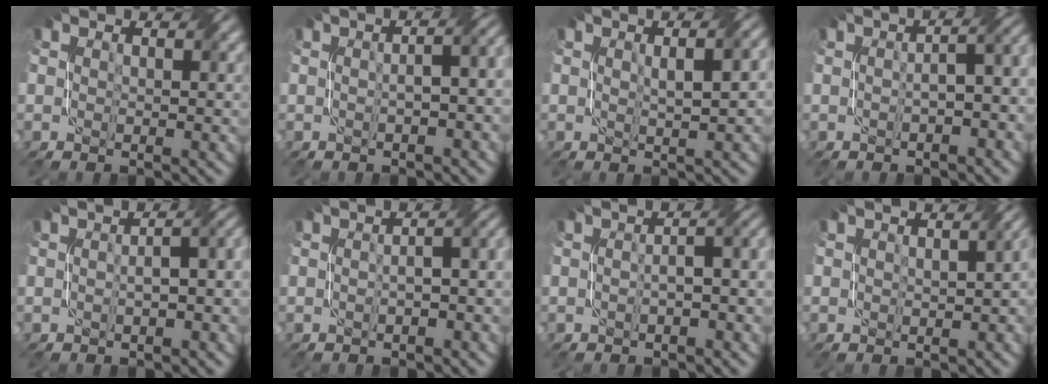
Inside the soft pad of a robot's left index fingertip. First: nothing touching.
{"total": 5.5, "force": [-0.1, 2.4, 4.9], "torque": [-0.044, 0.017, -0.008]}
{"total": 4.1, "force": [0.6, 1.1, 3.9], "torque": [-0.044, 0.015, 0.009]}
{"total": 5.3, "force": [-0.5, 2.1, 4.8], "torque": [-0.045, 0.014, -0.008]}
{"total": 5.8, "force": [-0.2, 2.6, 5.2], "torque": [-0.050, 0.017, -0.009]}
{"total": 4.5, "force": [-0.7, 1.8, 4.1], "torque": [-0.039, 0.009, -0.010]}
{"total": 4.5, "force": [-0.8, 1.7, 4.1], "torque": [-0.043, 0.011, -0.010]}
{"total": 3.7, "force": [0.1, 2.0, 3.2], "torque": [-0.020, 0.002, 0.012]}